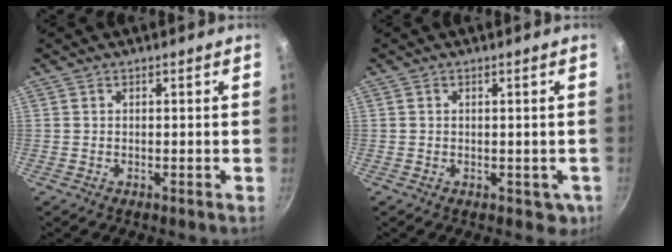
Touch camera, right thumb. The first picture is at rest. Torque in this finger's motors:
{"motor_torque": [-0.15, 0.21, -0.24, 0.08, 0.00]}